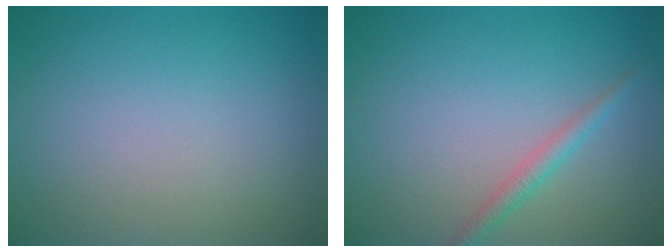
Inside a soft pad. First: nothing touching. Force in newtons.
{"total": 1.6, "press": 1.6, "slide": 0.0}